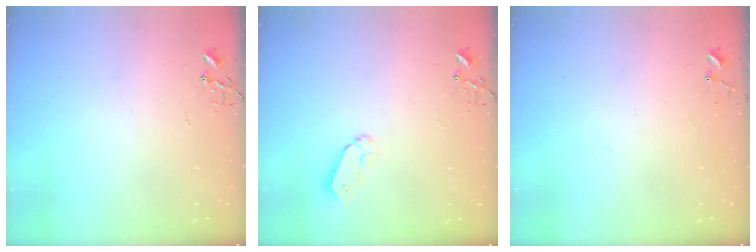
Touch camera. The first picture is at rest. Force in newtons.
{"total": 5.4, "press": 5.4, "slide": 0.0}
{"total": 5.7, "press": 5.7, "slide": 0.5}